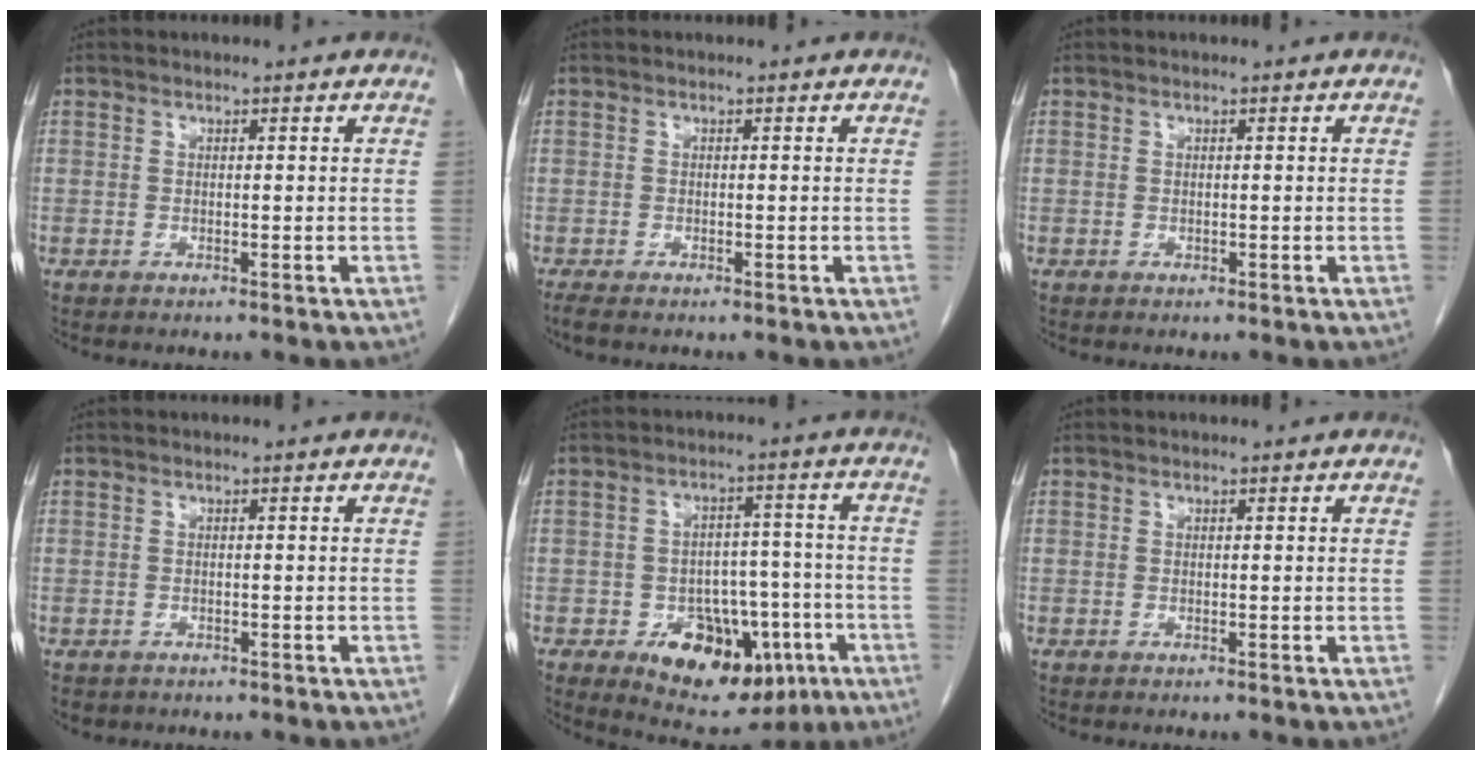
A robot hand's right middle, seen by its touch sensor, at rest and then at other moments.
{"total": 1.5, "force": [-1.2, 0.3, 0.9], "torque": [-0.025, -0.007, -0.020]}
{"total": 0.0}
{"total": 1.8, "force": [-1.3, 1.3, 0.4], "torque": [-0.012, -0.001, -0.016]}
{"total": 13.9, "force": [-6.3, 7.9, 9.6], "torque": [-0.132, 0.015, -0.083]}
{"total": 0.0}